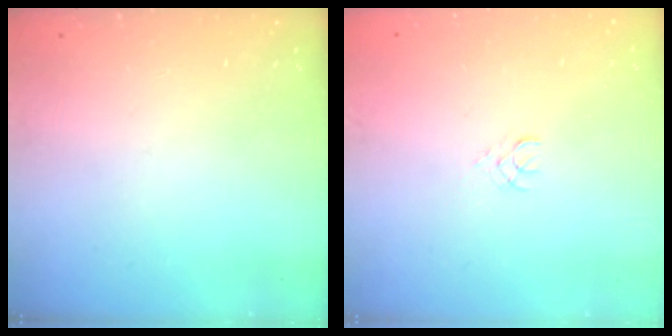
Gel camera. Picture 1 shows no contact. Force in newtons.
{"total": 1.5, "press": 1.5, "slide": 0.2}